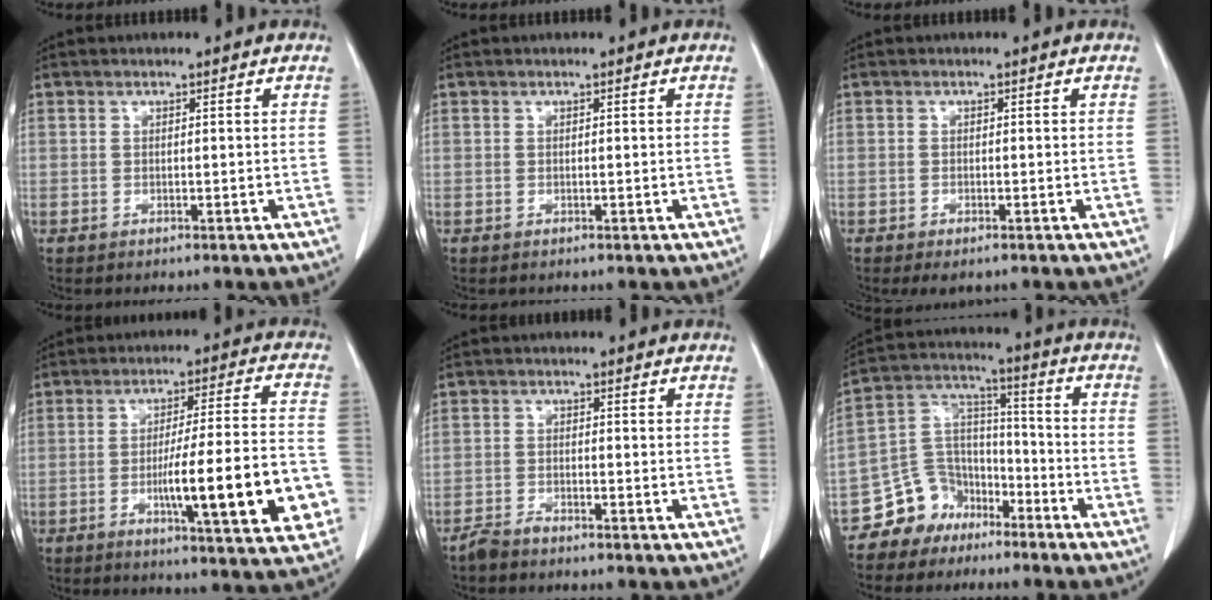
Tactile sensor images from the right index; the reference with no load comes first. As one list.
[{"total": 0.0}, {"total": 1.8, "force": [-1.2, 0.6, 1.2], "torque": [-0.016, -0.003, -0.010]}, {"total": 16.3, "force": [-4.5, 1.9, 15.6], "torque": [-0.209, 0.004, -0.060]}, {"total": 2.3, "force": [-2.1, 0.3, 0.9], "torque": [-0.020, -0.003, -0.040]}, {"total": 9.4, "force": [-6.5, 6.7, 0.8], "torque": [-0.015, 0.057, -0.117]}]